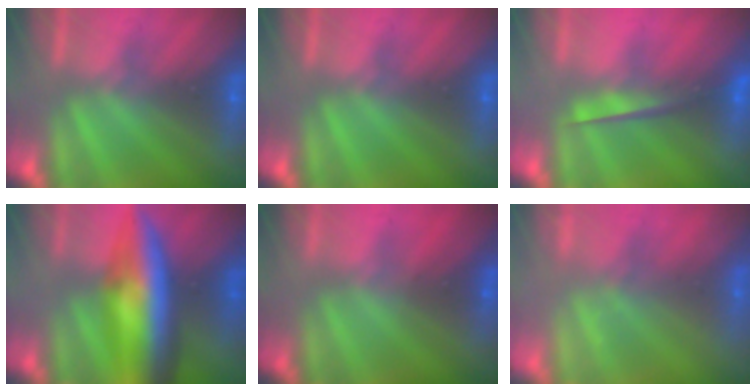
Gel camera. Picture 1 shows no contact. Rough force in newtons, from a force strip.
{"total": 0.0}
{"total": 4.7}
{"total": 7.8}
{"total": 1.5}
{"total": 2.2}